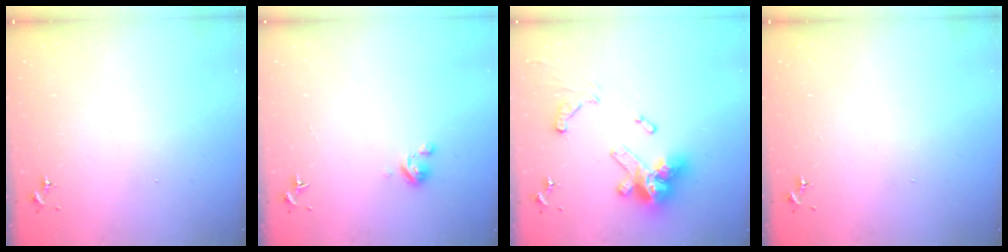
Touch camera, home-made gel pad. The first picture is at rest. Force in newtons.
{"total": 3.1, "press": 3.1, "slide": 0.3}
{"total": 18.7, "press": 18.6, "slide": 2.3}
{"total": 0.0}